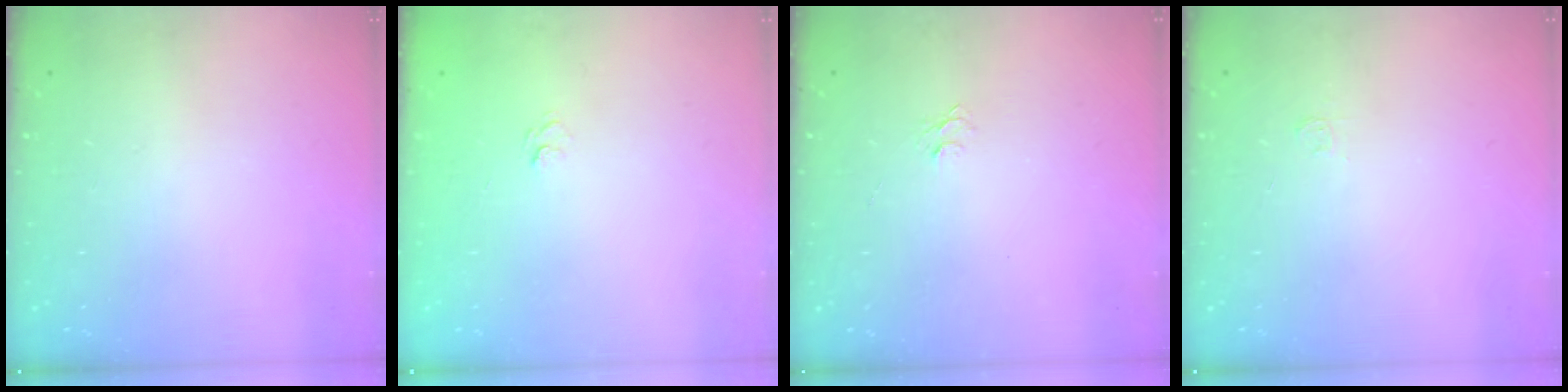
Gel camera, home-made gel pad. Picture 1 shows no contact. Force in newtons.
{"total": 5.4, "press": 5.3, "slide": 0.9}
{"total": 3.8, "press": 3.8, "slide": 0.3}
{"total": 2.8, "press": 2.8, "slide": 0.4}